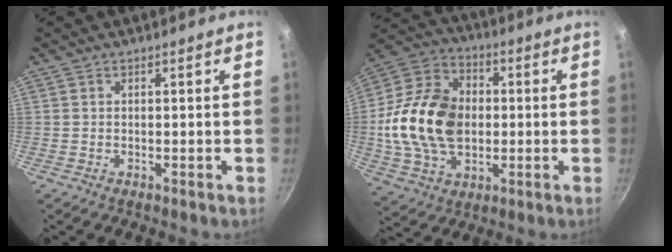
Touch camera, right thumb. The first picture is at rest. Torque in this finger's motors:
{"motor_torque": [0.88, 1.65, 1.56, -0.39, 0.20]}